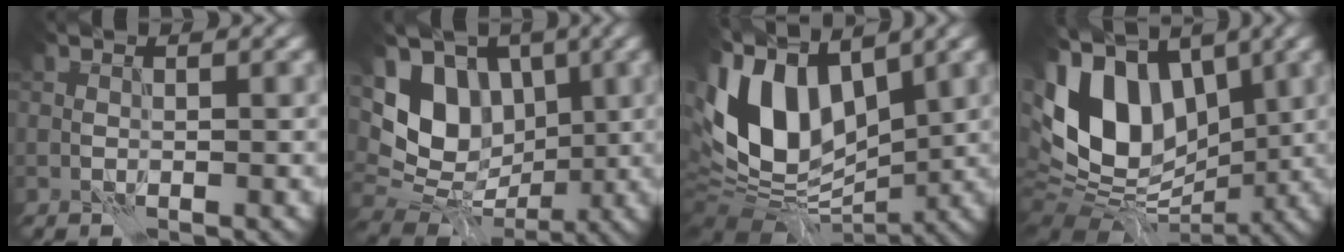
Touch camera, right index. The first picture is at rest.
{"total": 7.3, "force": [0.9, 5.5, 4.7], "torque": [-0.076, -0.008, 0.006]}
{"total": 12.1, "force": [1.3, 8.0, 9.0], "torque": [-0.185, -0.002, 0.011]}
{"total": 13.8, "force": [1.4, 9.6, 9.8], "torque": [-0.191, 0.007, 0.008]}